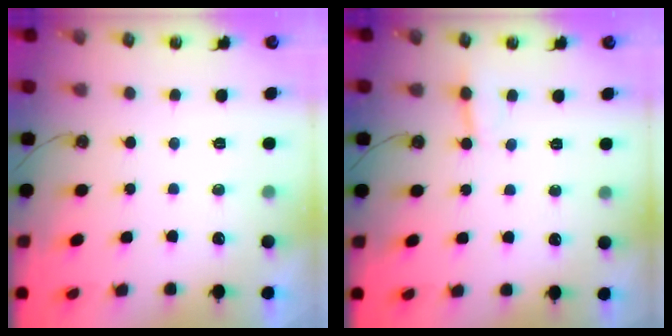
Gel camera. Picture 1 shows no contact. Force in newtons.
{"total": 3.4, "press": 3.3, "slide": 0.8}